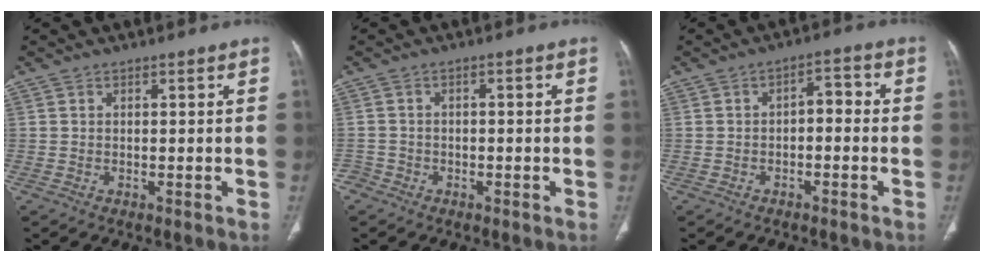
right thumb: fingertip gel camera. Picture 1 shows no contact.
{"total": 2.3, "force": [-1.6, 1.7, -0.1], "torque": [0.010, 0.014, -0.033]}
{"total": 4.1, "force": [-0.9, 2.4, 3.2], "torque": [-0.030, 0.029, -0.021]}